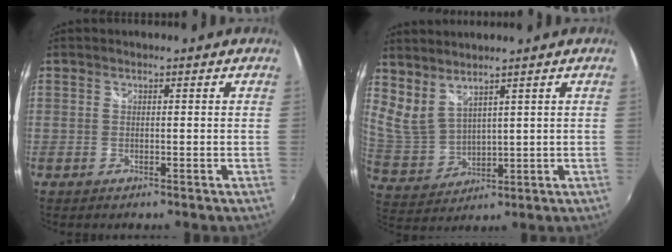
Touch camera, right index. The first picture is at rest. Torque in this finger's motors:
{"motor_torque": [1.17, 0.97, 0.18, 0.04]}